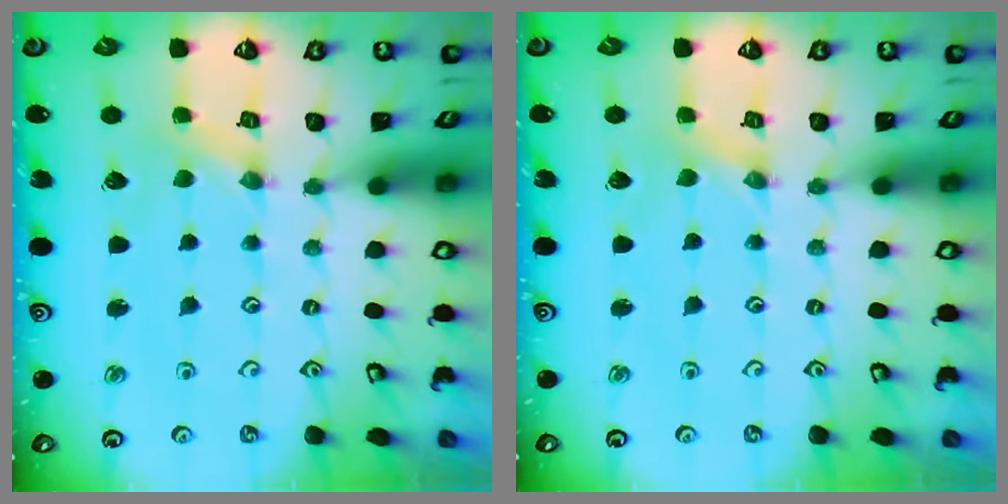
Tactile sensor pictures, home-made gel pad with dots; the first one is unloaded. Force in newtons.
{"total": 0.0}